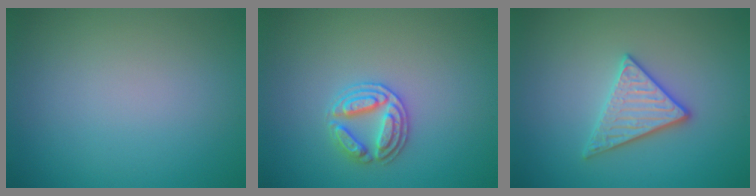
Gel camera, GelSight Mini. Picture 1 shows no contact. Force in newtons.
{"total": 2.8, "press": 2.7, "slide": 0.4}
{"total": 3.0, "press": 2.9, "slide": 0.6}